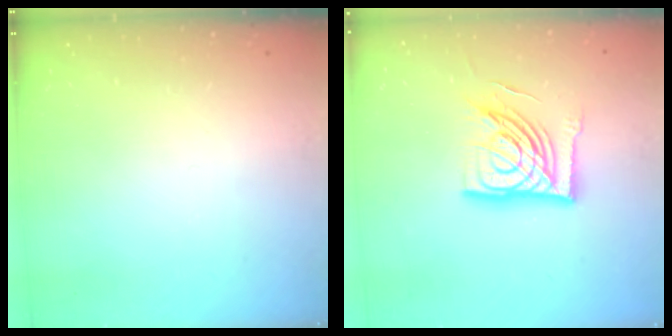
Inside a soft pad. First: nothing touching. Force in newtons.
{"total": 15.6, "press": 15.5, "slide": 1.2}